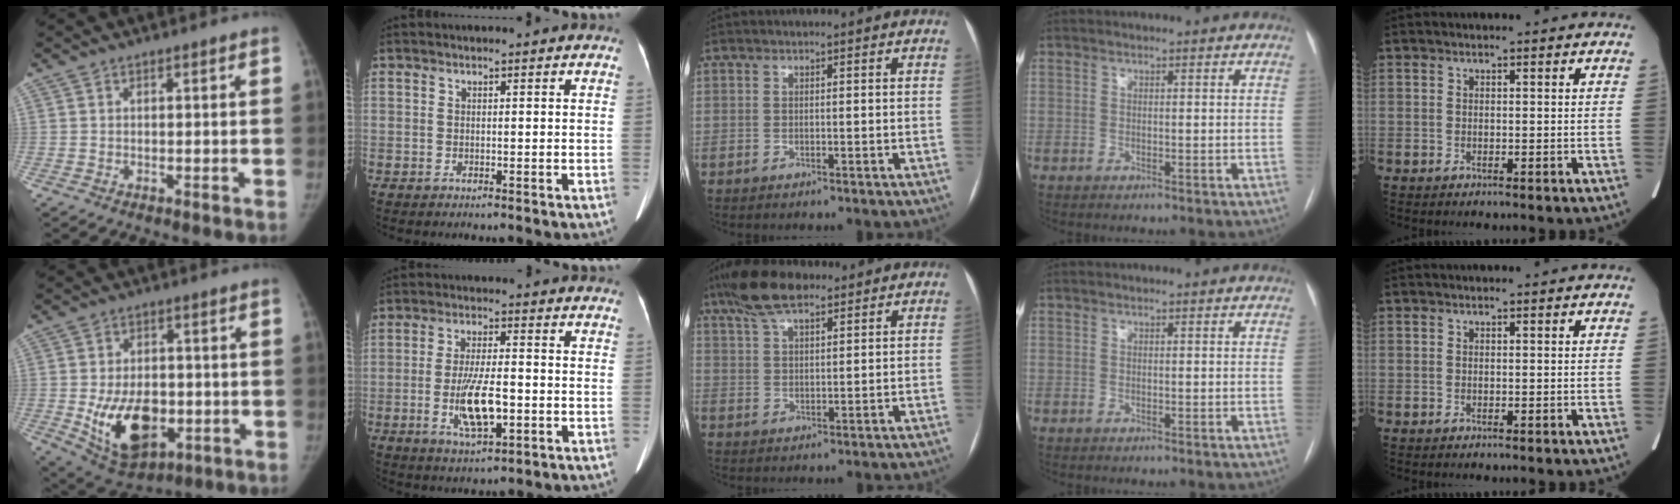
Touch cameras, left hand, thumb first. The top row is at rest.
{"thumb": {"total": 14.6, "force": [-3.2, 9.3, 10.8], "torque": [-0.149, 0.000, -0.033]}, "index": {"total": 8.3, "force": [-2.0, 2.2, 7.8], "torque": [-0.149, -0.005, -0.034]}, "middle": {"total": 8.5, "force": [6.3, 2.5, 5.2], "torque": [-0.106, 0.022, 0.114]}}